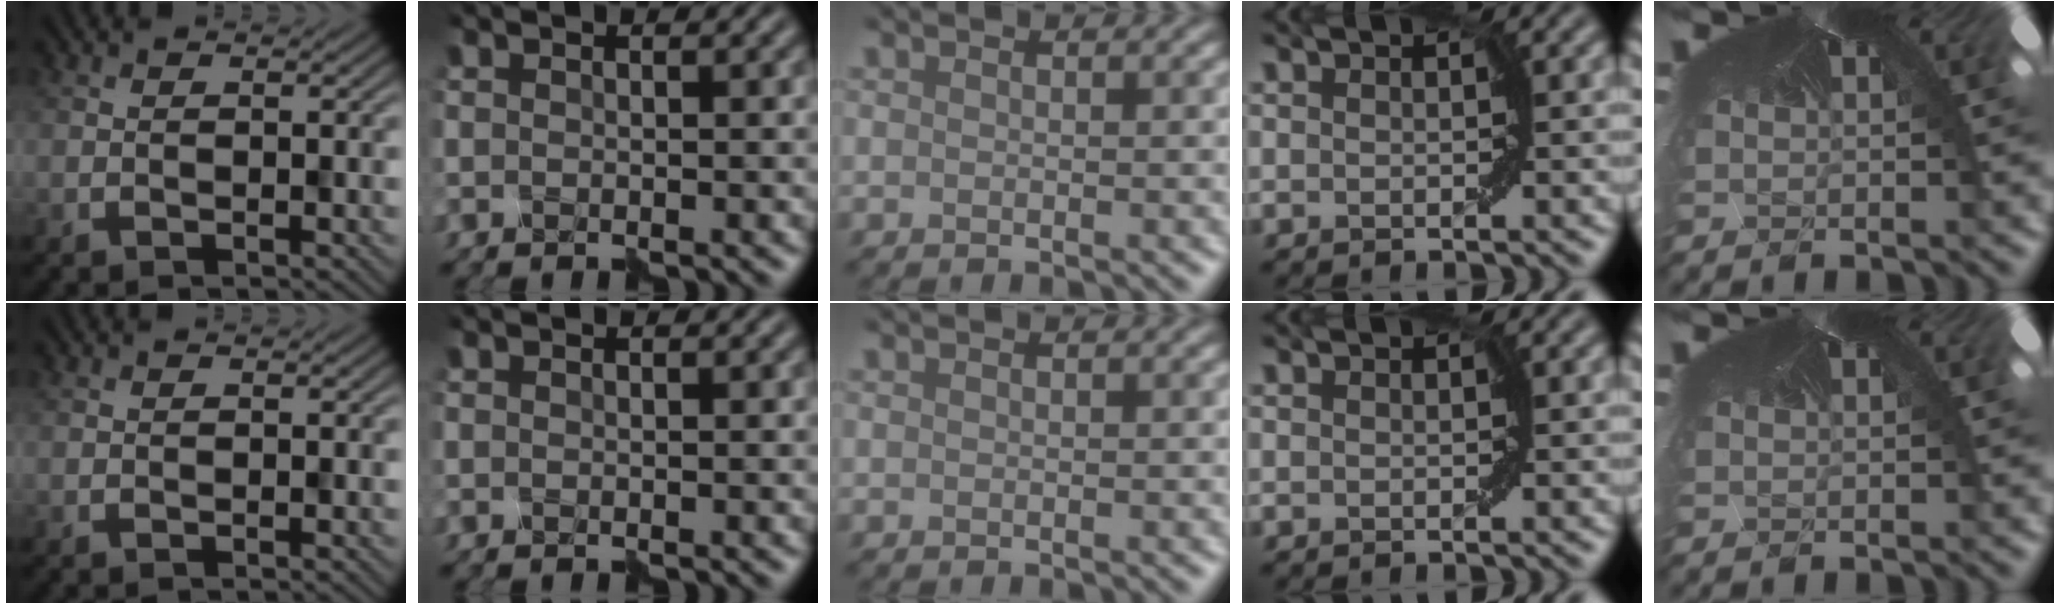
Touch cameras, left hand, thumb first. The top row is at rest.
{}